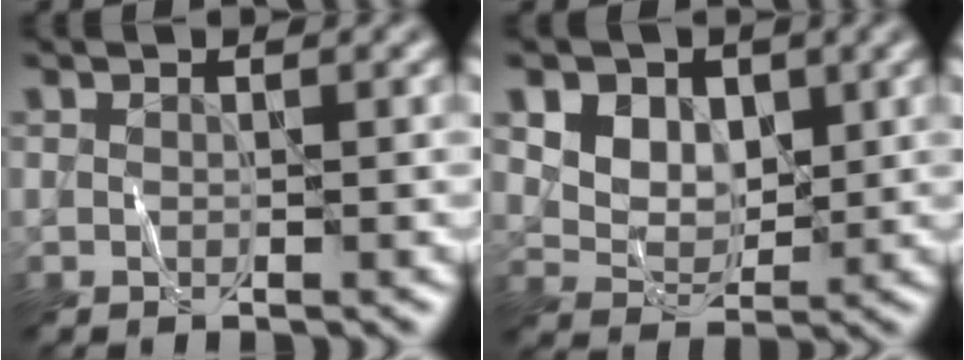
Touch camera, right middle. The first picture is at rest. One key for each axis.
{"total": 7.4, "fx": 3.6, "fy": 5.4, "fz": 3.5, "tx": -0.074, "ty": 0.008, "tz": 0.062}